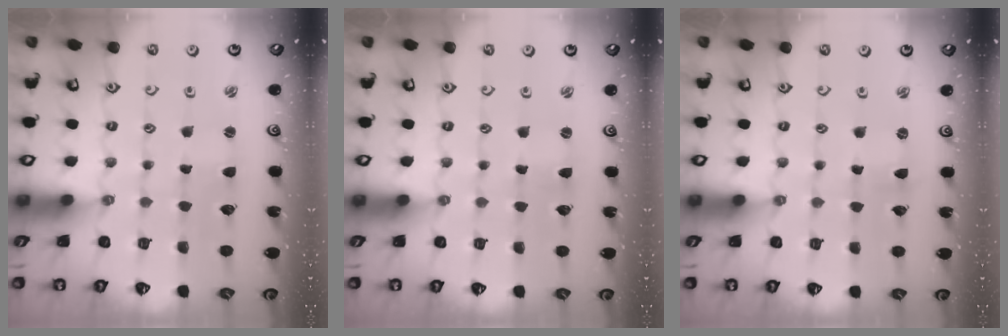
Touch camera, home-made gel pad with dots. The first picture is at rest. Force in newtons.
{"total": 0.0}
{"total": 0.0}